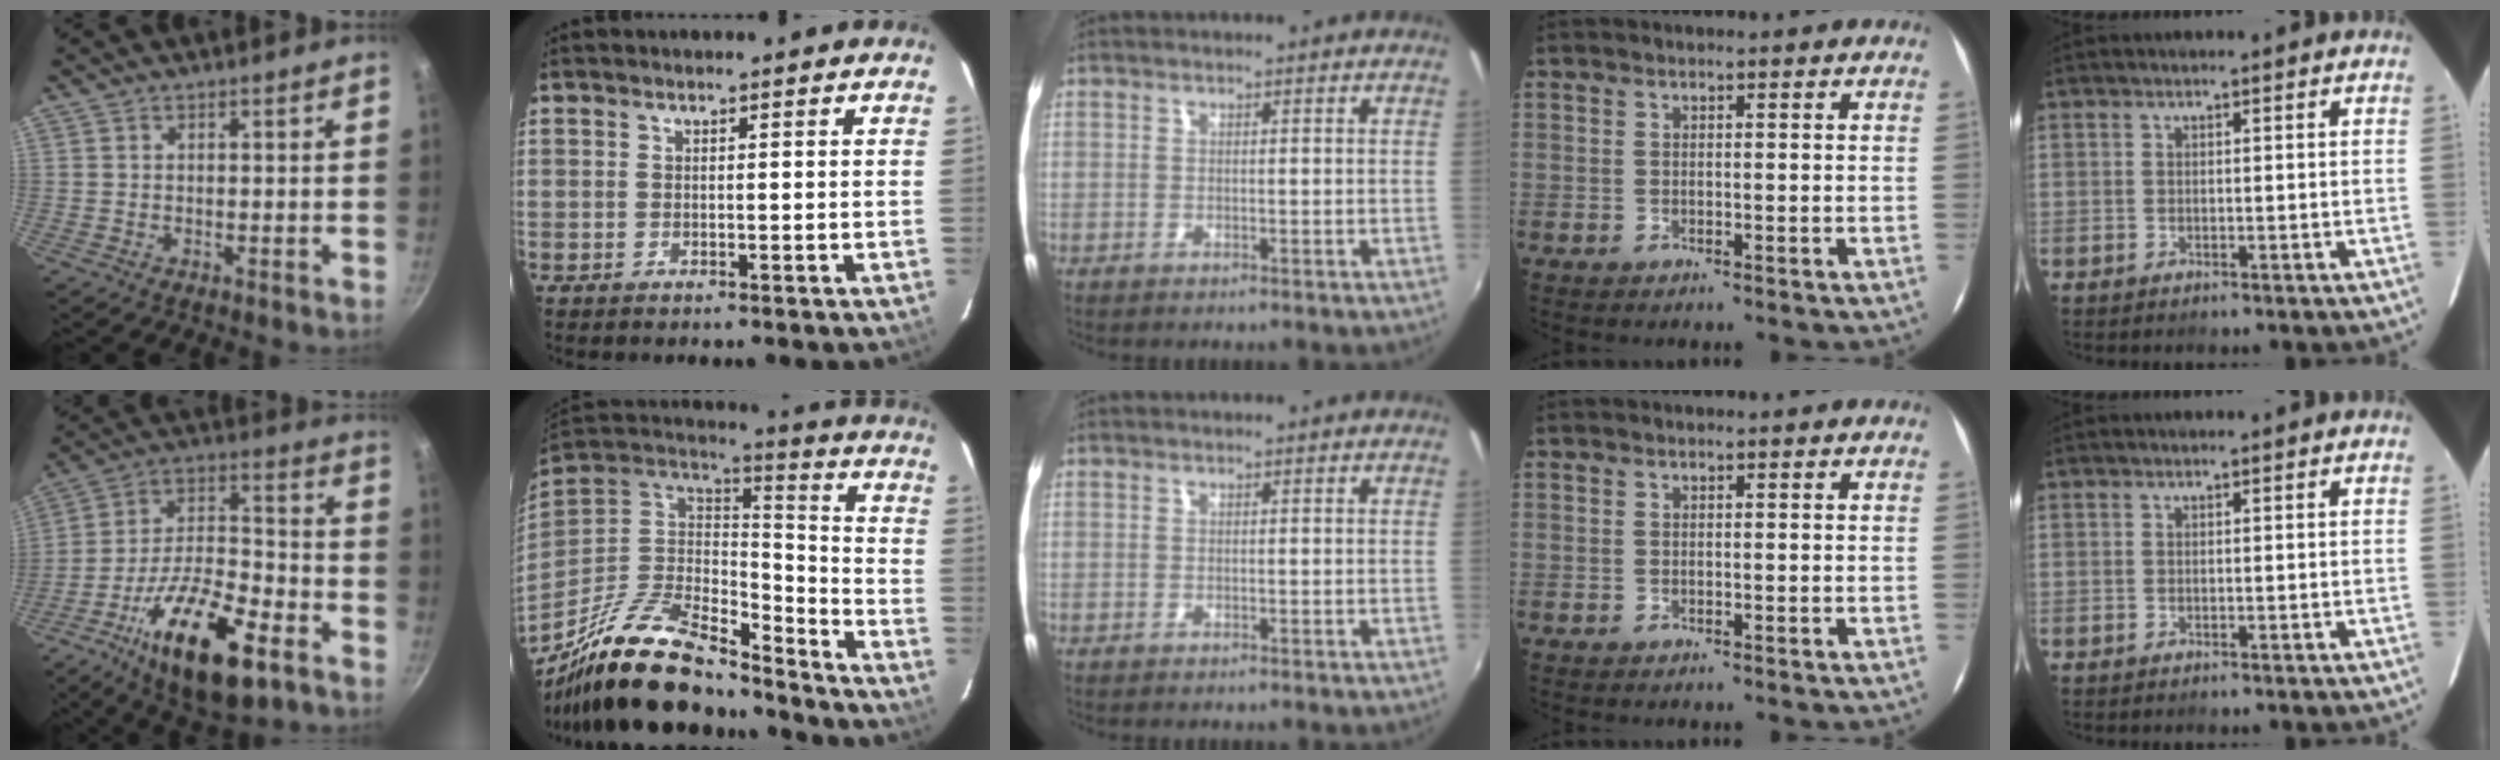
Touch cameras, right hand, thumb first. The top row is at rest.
{"thumb": {"total": 23.3, "force": [-11.9, 9.0, 17.9], "torque": [-0.283, 0.047, -0.204]}, "index": {"total": 26.9, "force": [-20.2, 9.8, 14.8], "torque": [-0.292, -0.009, -0.332]}}